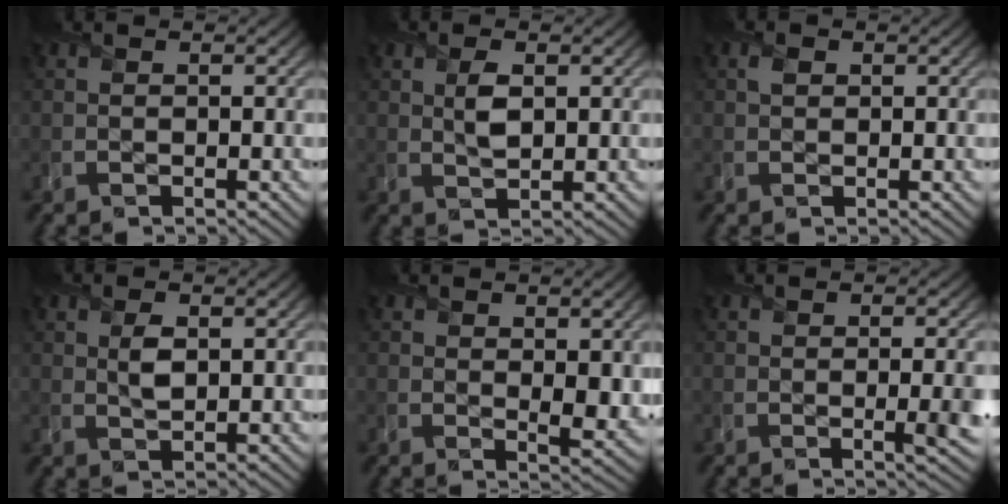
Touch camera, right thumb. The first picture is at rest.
{"total": 2.8, "force": [0.8, 1.5, 2.3], "torque": [-0.047, -0.003, 0.018]}
{"total": 1.0, "force": [0.4, 0.9, 0.4], "torque": [-0.010, 0.000, 0.006]}
{"total": 2.4, "force": [0.7, 1.3, 1.9], "torque": [-0.040, -0.004, 0.016]}
{"total": 4.2, "force": [0.8, 2.1, 3.6], "torque": [-0.058, -0.013, 0.022]}
{"total": 3.4, "force": [-0.2, 0.8, 3.3], "torque": [-0.048, -0.002, -0.001]}